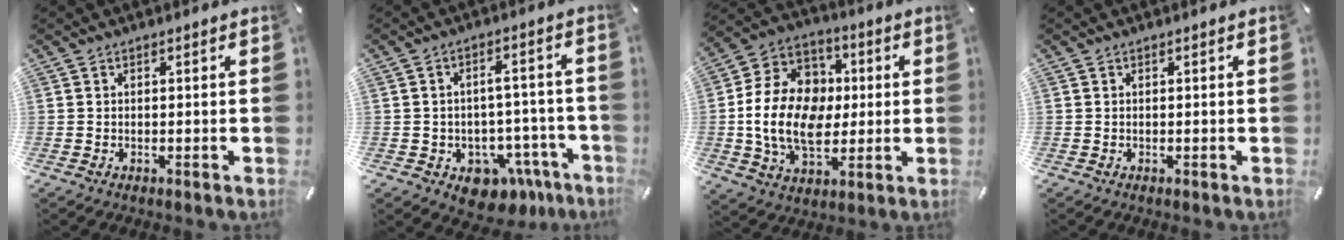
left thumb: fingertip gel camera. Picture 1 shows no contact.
{"total": 8.2, "force": [-3.8, 6.1, 3.9], "torque": [-0.041, 0.019, -0.061]}
{"total": 17.6, "force": [-1.2, 13.6, 11.1], "torque": [-0.240, 0.018, -0.019]}
{"total": 0.0}